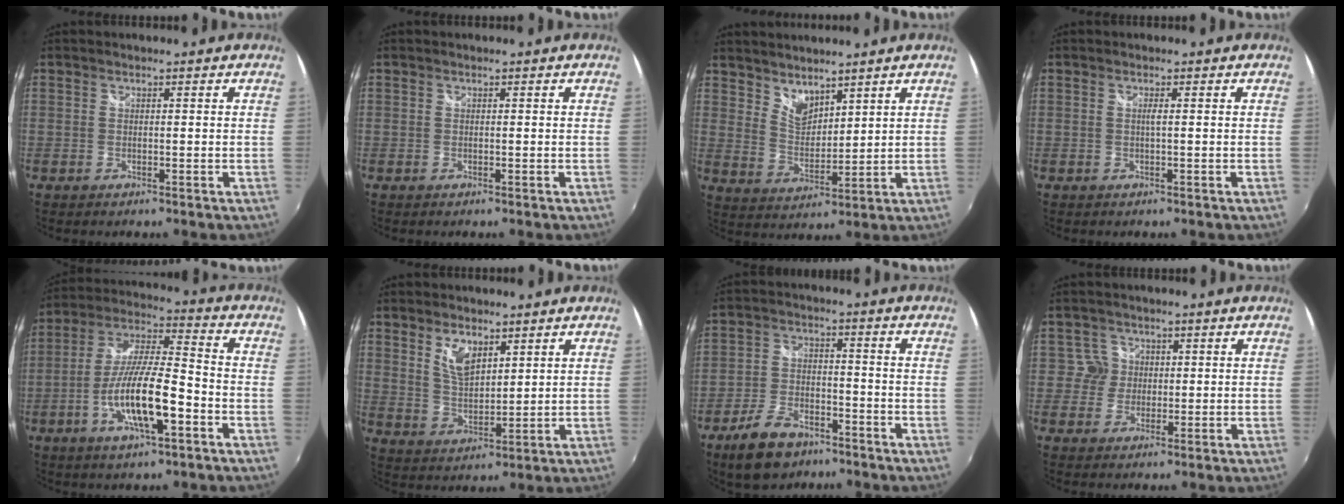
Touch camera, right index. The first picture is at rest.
{"total": 0.0}
{"total": 6.0, "force": [5.0, 2.6, 2.1], "torque": [-0.026, -0.002, 0.096]}
{"total": 0.8, "force": [-0.1, -0.3, 0.8], "torque": [-0.013, 0.000, -0.003]}
{"total": 14.5, "force": [-5.6, 3.1, 13.0], "torque": [-0.259, -0.006, -0.106]}
{"total": 6.4, "force": [3.5, 3.2, 4.3], "torque": [-0.077, -0.001, 0.068]}
{"total": 9.9, "force": [-6.9, 5.2, 4.9], "torque": [-0.120, 0.003, -0.121]}
{"total": 3.0, "force": [0.4, 3.0, -0.3], "torque": [0.017, 0.013, 0.003]}